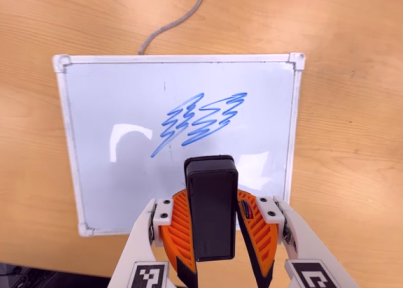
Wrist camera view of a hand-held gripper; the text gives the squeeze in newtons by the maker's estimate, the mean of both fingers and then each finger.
{"total": 6.3, "left": 6.1, "right": 6.4}